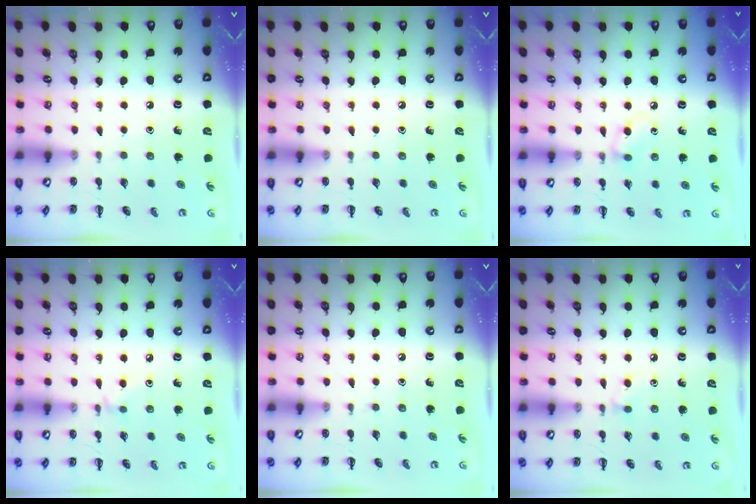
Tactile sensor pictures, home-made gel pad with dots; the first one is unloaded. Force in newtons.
{"total": 0.0}
{"total": 4.3, "press": 3.9, "slide": 1.8}
{"total": 2.6, "press": 2.5, "slide": 0.9}
{"total": 0.0}
{"total": 4.3, "press": 4.0, "slide": 1.5}